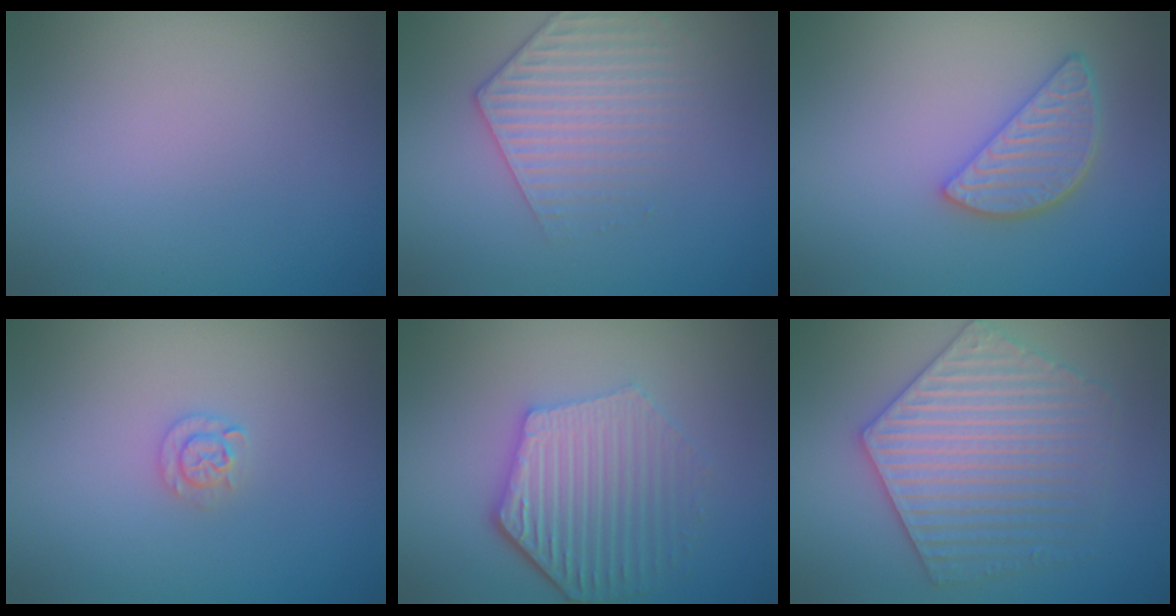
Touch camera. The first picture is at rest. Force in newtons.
{"total": 3.1, "press": 2.8, "slide": 1.4}
{"total": 3.7, "press": 3.1, "slide": 2.0}
{"total": 1.3, "press": 1.3, "slide": 0.2}
{"total": 5.8, "press": 4.4, "slide": 3.8}
{"total": 5.6, "press": 5.5, "slide": 0.9}